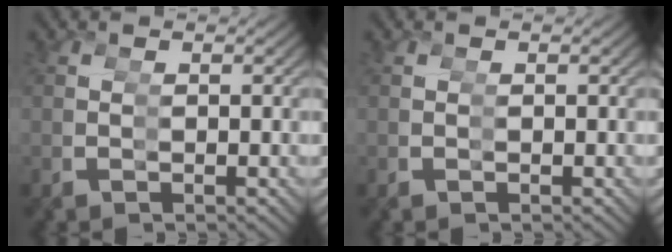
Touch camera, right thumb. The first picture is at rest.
{"total": 0.0}